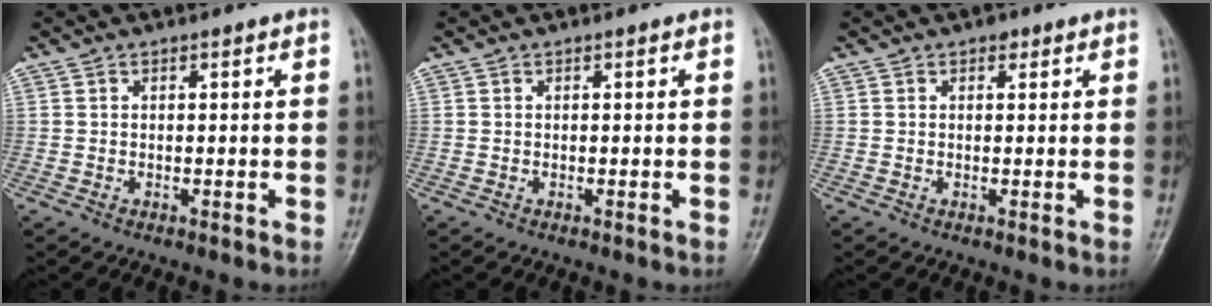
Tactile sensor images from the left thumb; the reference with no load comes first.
{"total": 0.0}
{"total": 1.3, "force": [0.7, 0.9, 0.6], "torque": [0.002, -0.001, 0.006]}